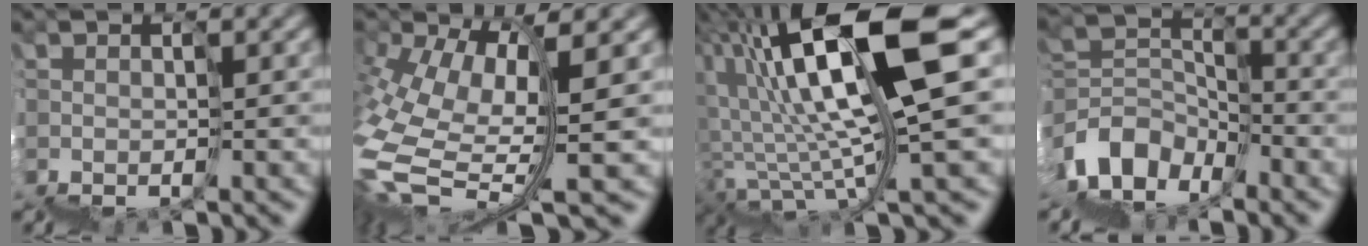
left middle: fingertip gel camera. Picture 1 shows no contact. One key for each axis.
{"total": 7.1, "fx": 1.2, "fy": 2.6, "fz": 6.5, "tx": -0.167, "ty": 0.006, "tz": 0.029}
{"total": 10.8, "fx": 5.4, "fy": 1.4, "fz": 9.3, "tx": -0.151, "ty": 0.034, "tz": 0.101}
{"total": 3.1, "fx": -2.3, "fy": 1.9, "fz": -0.9, "tx": 0.024, "ty": 0.029, "tz": -0.061}